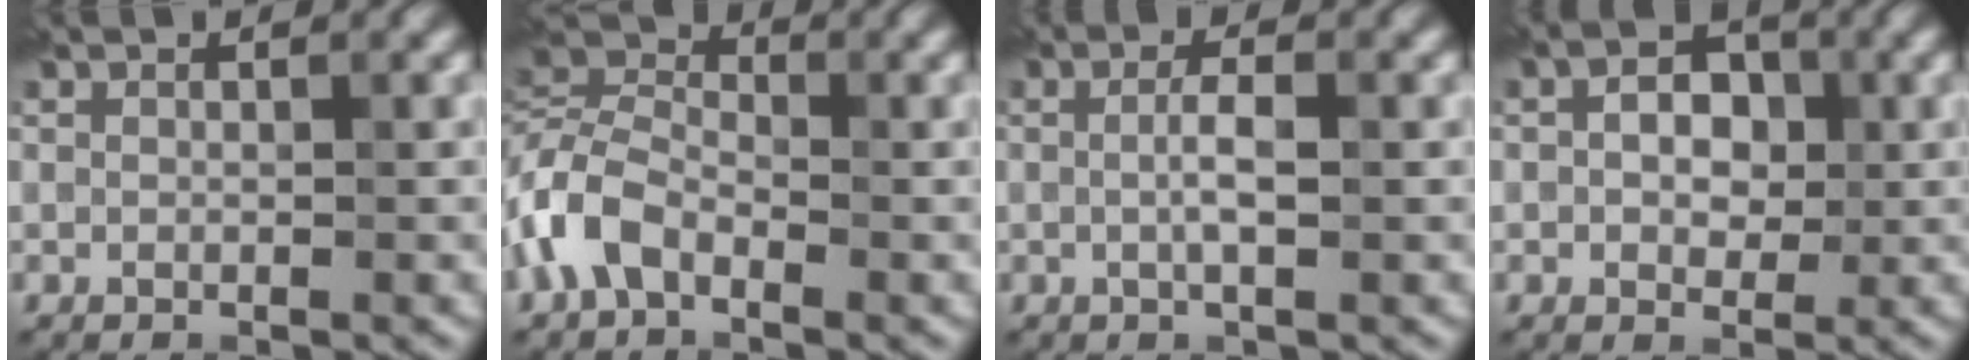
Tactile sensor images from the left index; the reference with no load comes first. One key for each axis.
{"total": 5.2, "fx": -2.6, "fy": 3.3, "fz": 3.1, "tx": -0.073, "ty": 0.006, "tz": -0.072}
{"total": 1.9, "fx": 0.0, "fy": 0.2, "fz": 1.9, "tx": -0.037, "ty": 0.002, "tz": -0.004}
{"total": 3.1, "fx": 0.3, "fy": 2.1, "fz": 2.2, "tx": -0.028, "ty": 0.005, "tz": -0.007}